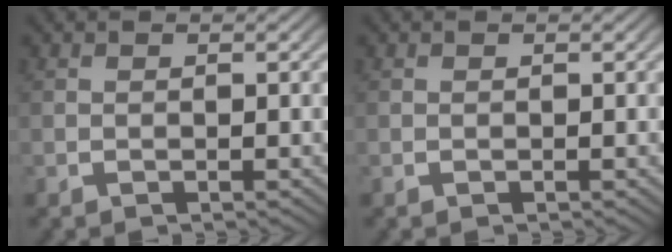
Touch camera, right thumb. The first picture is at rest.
{"total": 0.0}